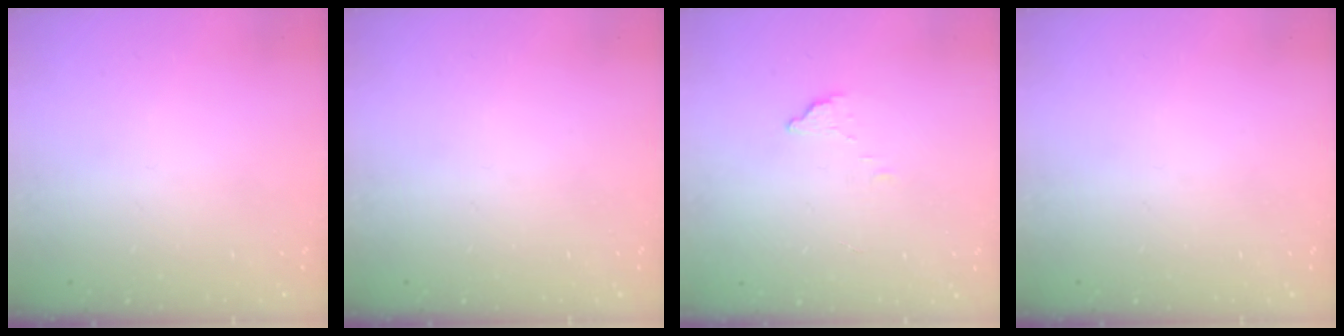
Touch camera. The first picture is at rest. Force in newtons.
{"total": 0.0}
{"total": 2.3, "press": 2.3, "slide": 0.1}
{"total": 0.0}